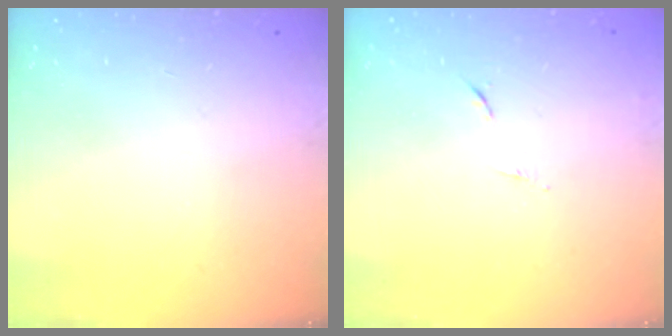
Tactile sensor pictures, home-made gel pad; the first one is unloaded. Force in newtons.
{"total": 5.4, "press": 5.3, "slide": 0.7}